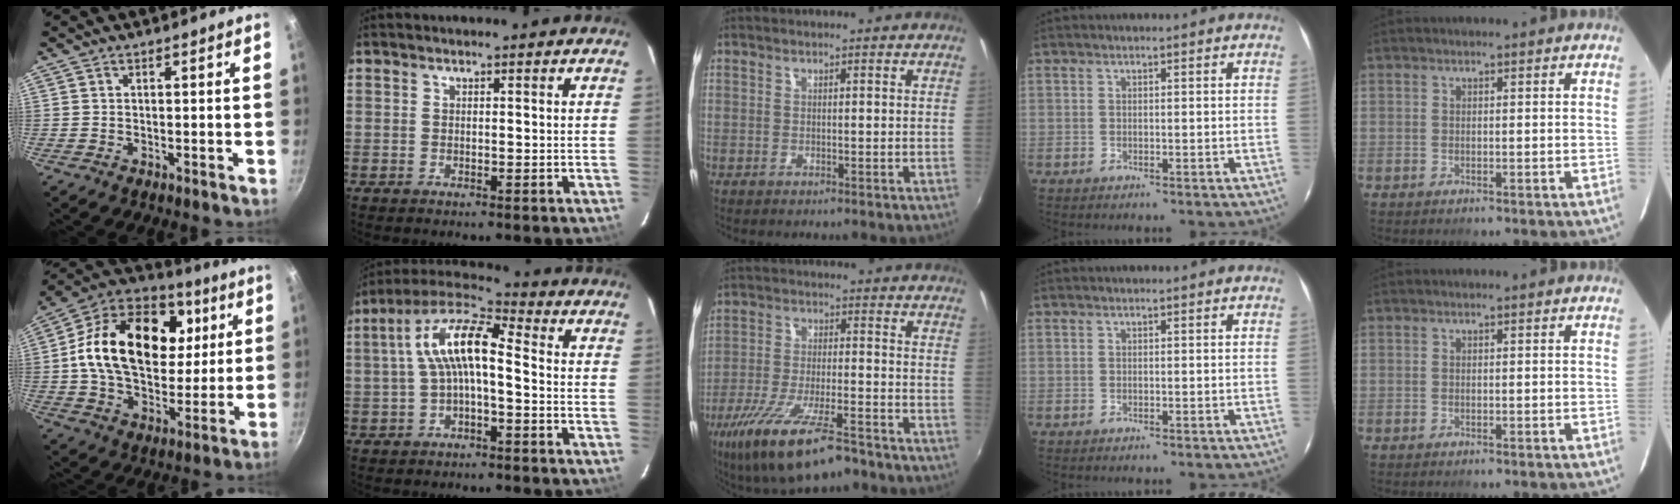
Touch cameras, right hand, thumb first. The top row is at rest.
{"thumb": {"total": 26.1, "force": [5.3, 17.9, 18.3], "torque": [-0.290, 0.013, 0.076]}, "index": {"total": 10.2, "force": [-0.7, 3.4, 9.5], "torque": [-0.193, 0.027, -0.017]}, "middle": {"total": 16.3, "force": [-11.0, 4.3, 11.3], "torque": [-0.226, -0.043, -0.191]}}